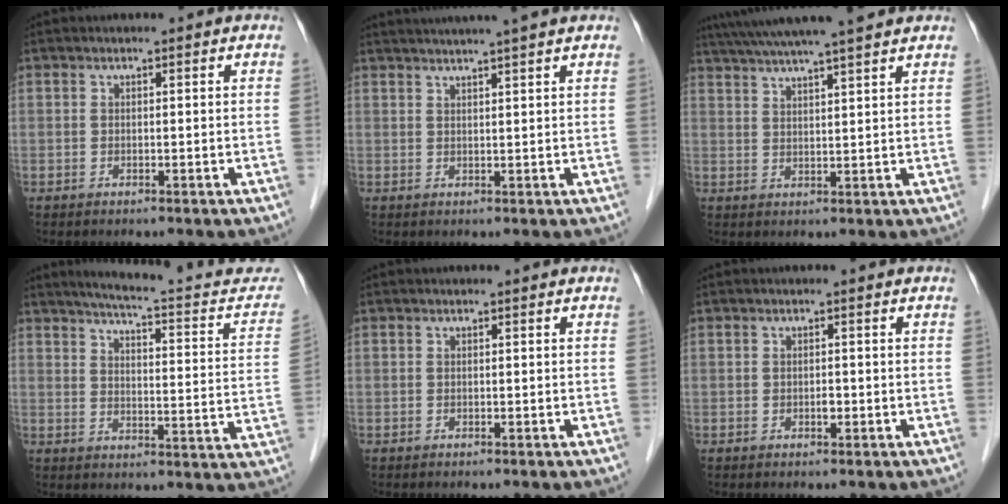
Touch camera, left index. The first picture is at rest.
{"total": 8.1, "force": [7.0, -1.0, 4.0], "torque": [-0.061, 0.021, 0.088]}
{"total": 13.9, "force": [12.0, -0.1, 7.0], "torque": [-0.127, 0.031, 0.173]}
{"total": 17.9, "force": [15.8, 2.6, 8.0], "torque": [-0.096, -0.026, 0.182]}
{"total": 0.0}
{"total": 0.9, "force": [-0.5, 0.6, 0.6], "torque": [-0.014, -0.003, -0.007]}